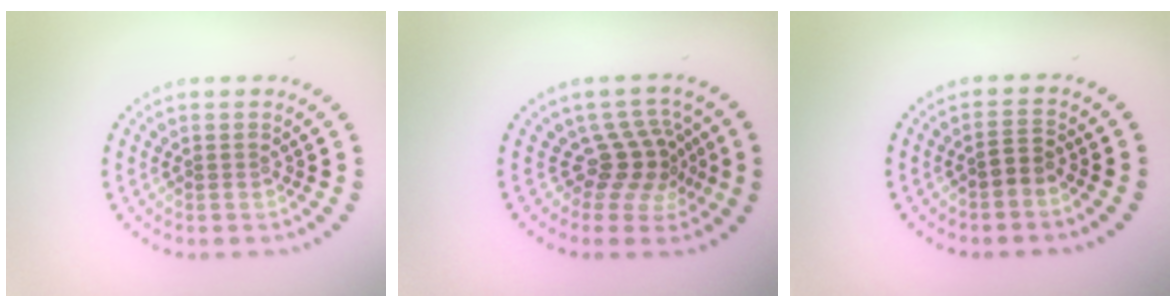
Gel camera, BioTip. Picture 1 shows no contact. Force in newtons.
{"total": 3.4, "press": 2.4, "slide": 2.5}
{"total": 1.5, "press": 1.2, "slide": 0.9}